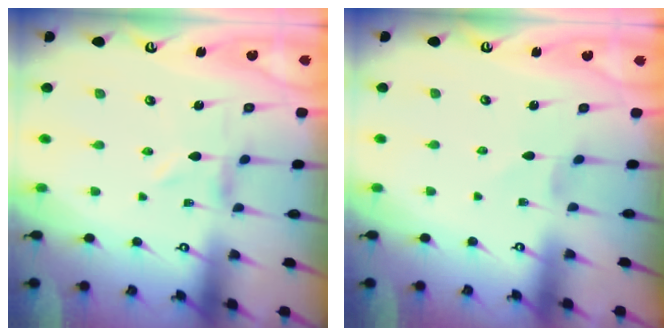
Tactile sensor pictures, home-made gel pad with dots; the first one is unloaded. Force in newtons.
{"total": 1.9, "press": 1.9, "slide": 0.4}